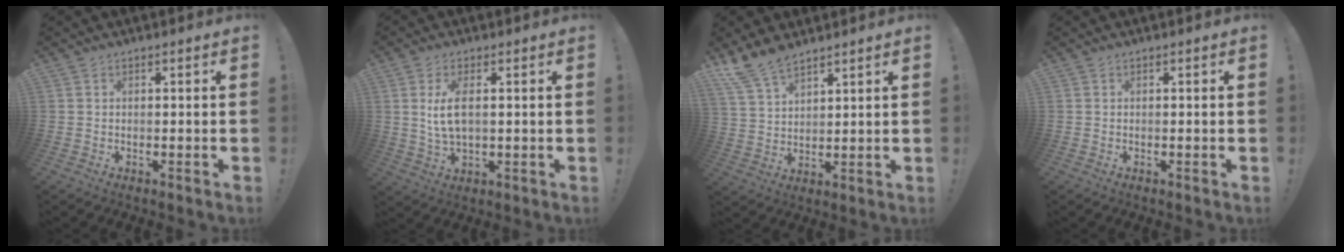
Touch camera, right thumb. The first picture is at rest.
{"total": 7.2, "force": [1.4, 3.2, 6.3], "torque": [-0.123, -0.011, 0.018]}
{"total": 9.1, "force": [7.8, 3.6, 3.2], "torque": [-0.072, -0.043, 0.154]}
{"total": 0.0}